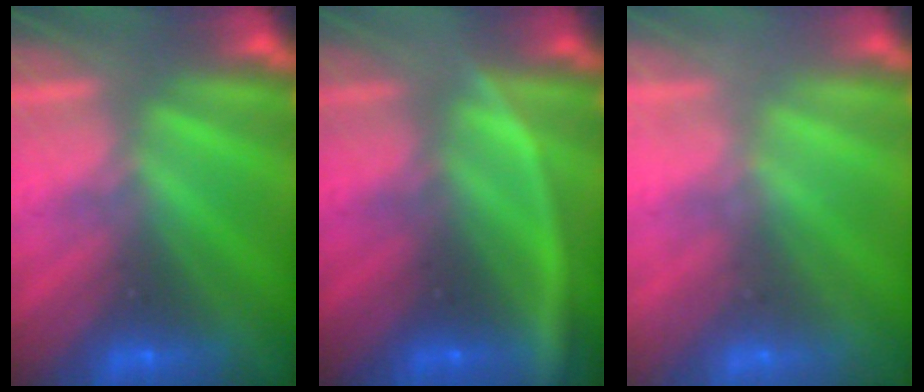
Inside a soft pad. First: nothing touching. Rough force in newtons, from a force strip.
{"total": 3.3}
{"total": 2.2}